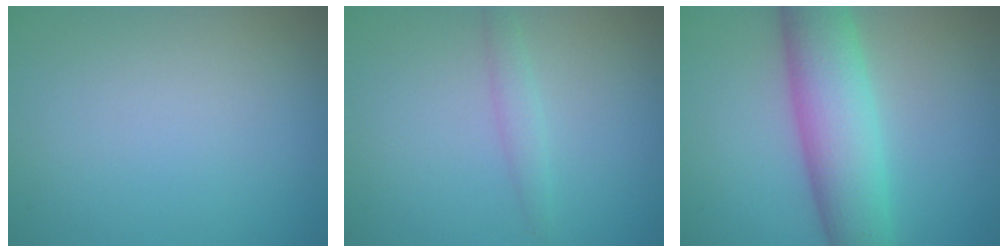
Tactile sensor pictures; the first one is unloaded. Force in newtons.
{"total": 1.4, "press": 1.4, "slide": 0.0}
{"total": 7.8, "press": 7.8, "slide": 0.2}